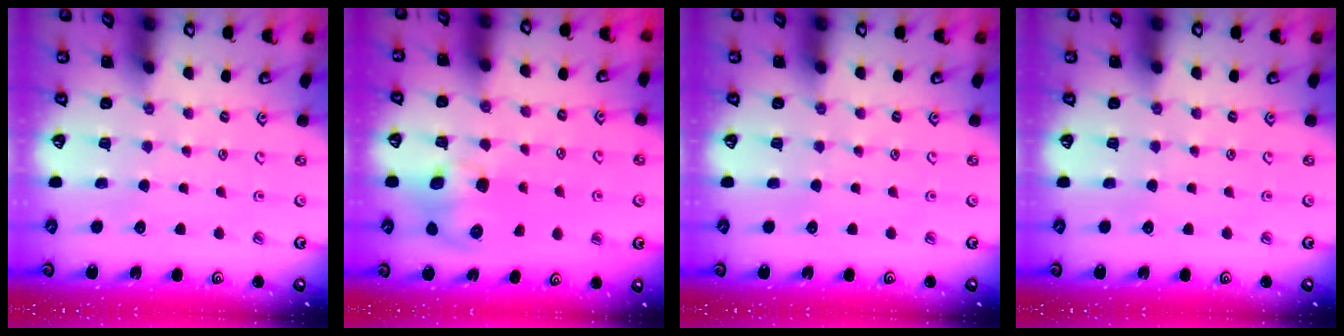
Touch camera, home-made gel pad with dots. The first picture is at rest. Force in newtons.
{"total": 8.6, "press": 8.5, "slide": 1.1}
{"total": 0.0}
{"total": 0.0}